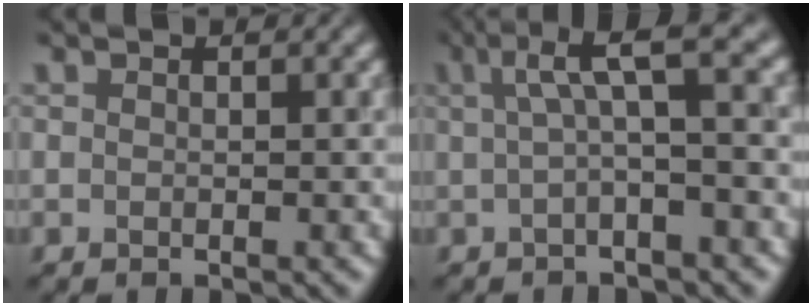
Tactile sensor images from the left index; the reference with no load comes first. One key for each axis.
{"total": 4.4, "fx": 1.0, "fy": 0.7, "fz": 4.3, "tx": -0.069, "ty": 0.021, "tz": 0.012}